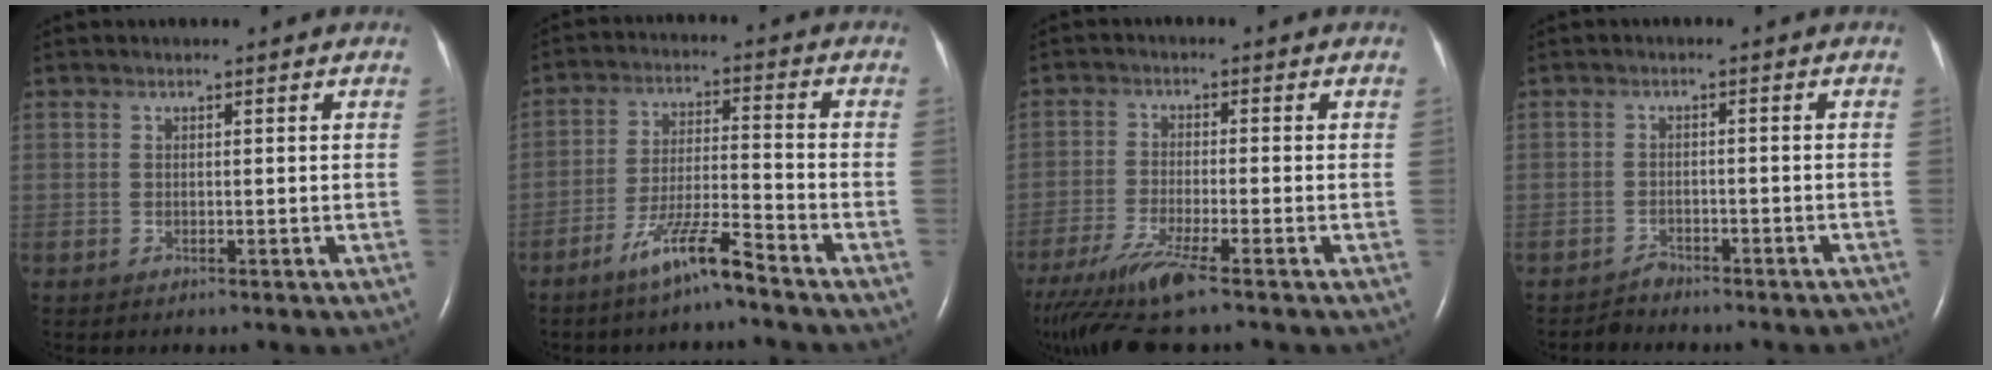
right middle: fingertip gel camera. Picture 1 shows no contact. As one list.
[{"total": 7.7, "force": [-5.8, -0.2, 5.1], "torque": [-0.100, -0.017, -0.114]}, {"total": 10.7, "force": [-7.9, -0.2, 7.3], "torque": [-0.136, -0.032, -0.137]}, {"total": 3.3, "force": [-3.2, 0.7, -0.2], "torque": [0.011, -0.002, -0.047]}]